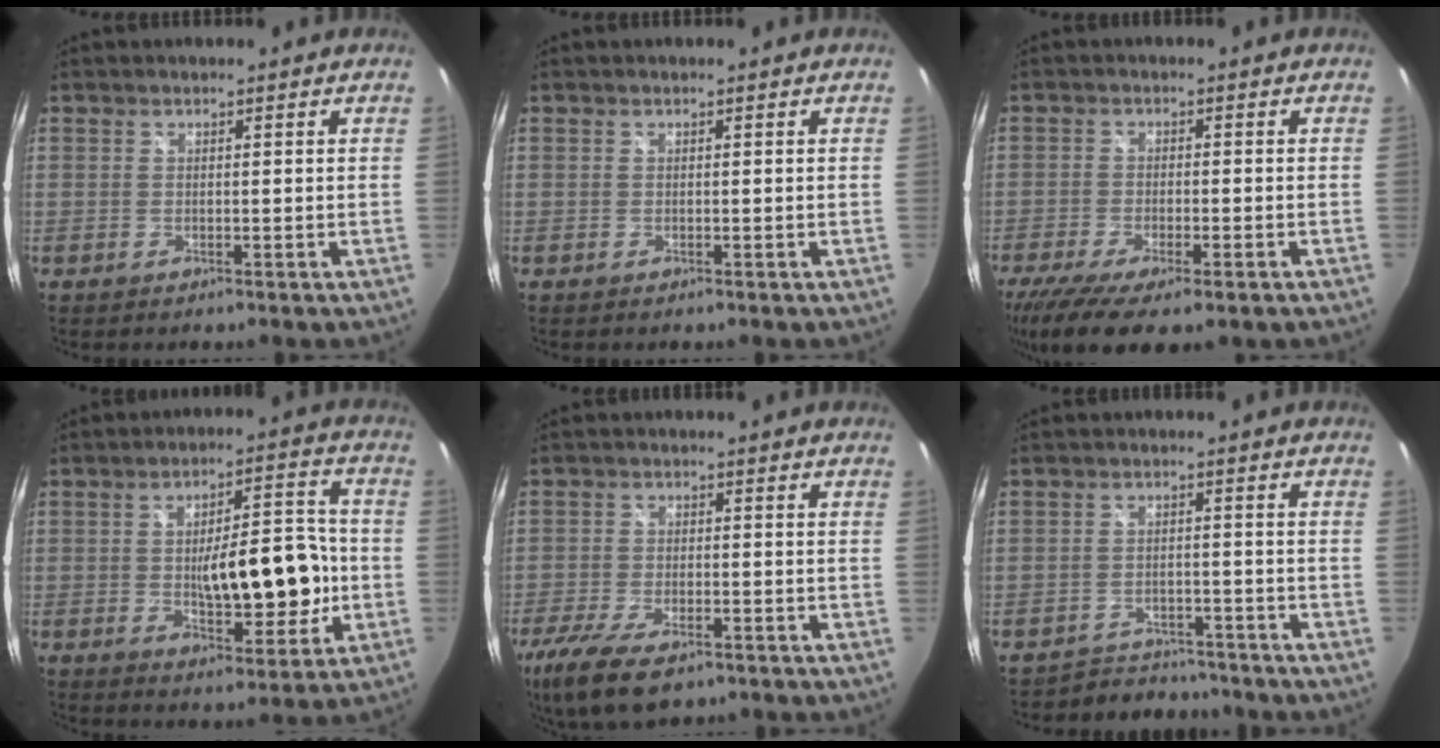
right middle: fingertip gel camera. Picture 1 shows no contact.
{"total": 0.0}
{"total": 12.1, "force": [-8.0, 3.5, 8.3], "torque": [-0.181, -0.055, -0.133]}
{"total": 14.2, "force": [-1.6, 5.5, 12.9], "torque": [-0.193, 0.013, -0.012]}
{"total": 12.7, "force": [-8.1, 5.2, 8.3], "torque": [-0.193, -0.041, -0.142]}
{"total": 6.5, "force": [-6.0, 2.6, 0.2], "torque": [-0.013, 0.013, -0.085]}